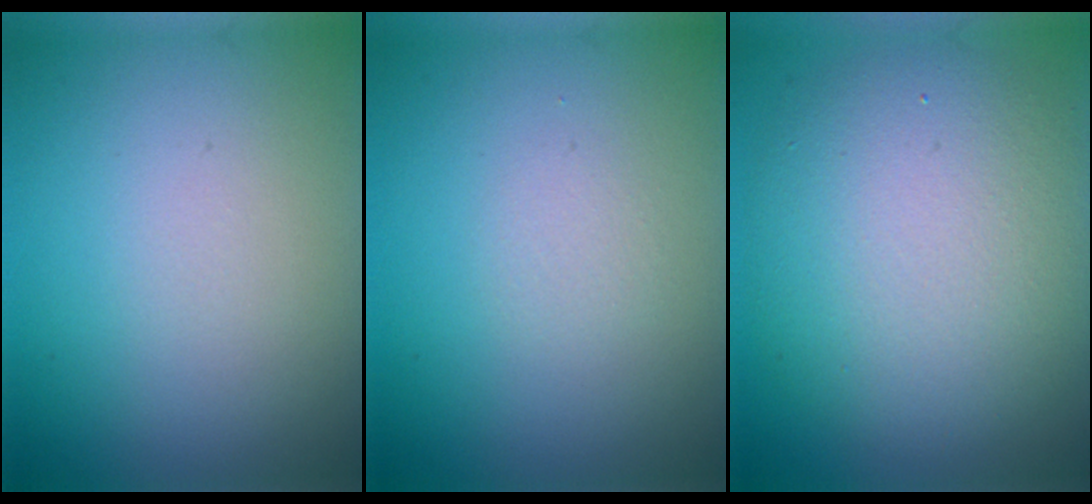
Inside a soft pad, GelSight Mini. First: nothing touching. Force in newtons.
{"total": 0.0}
{"total": 9.6, "press": 9.6, "slide": 0.6}